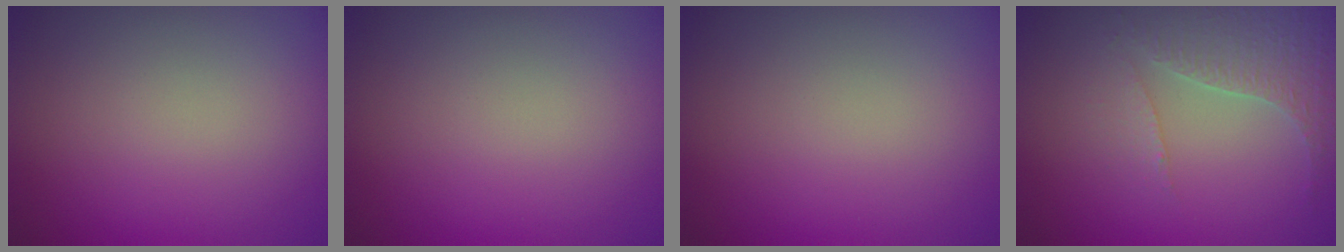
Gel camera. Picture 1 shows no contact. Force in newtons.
{"total": 0.0}
{"total": 0.0}
{"total": 4.2, "press": 3.0, "slide": 2.9}